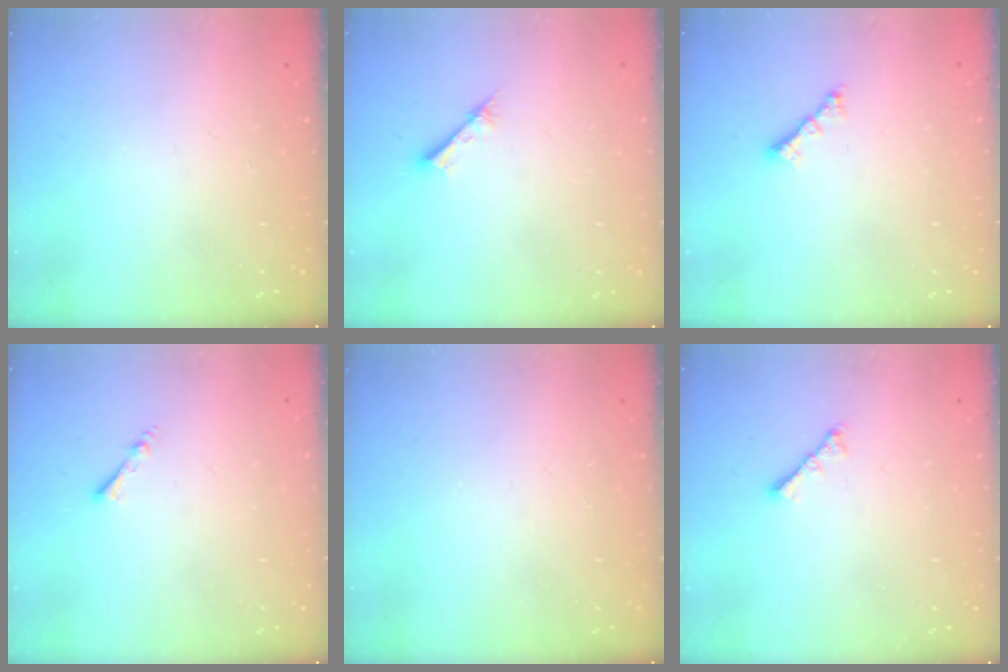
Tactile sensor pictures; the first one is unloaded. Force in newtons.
{"total": 1.7, "press": 1.7, "slide": 0.2}
{"total": 2.1, "press": 2.0, "slide": 0.5}
{"total": 1.9, "press": 1.9, "slide": 0.4}
{"total": 0.0}
{"total": 2.9, "press": 2.8, "slide": 0.5}